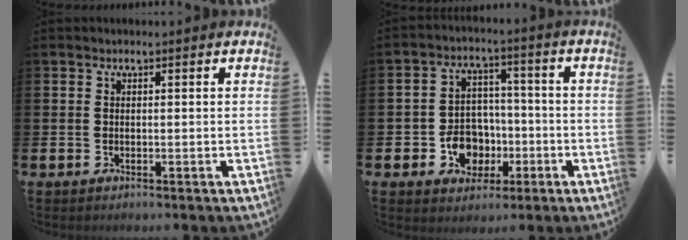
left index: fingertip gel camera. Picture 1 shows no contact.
{"total": 6.8, "force": [-2.1, 5.8, 2.8], "torque": [-0.060, 0.020, -0.035]}